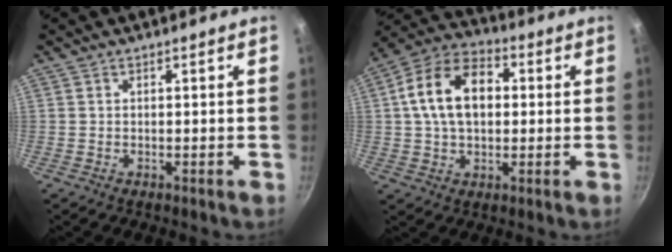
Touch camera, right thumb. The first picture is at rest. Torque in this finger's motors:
{"motor_torque": [0.10, 2.93, 1.55, 0.48, 0.15]}